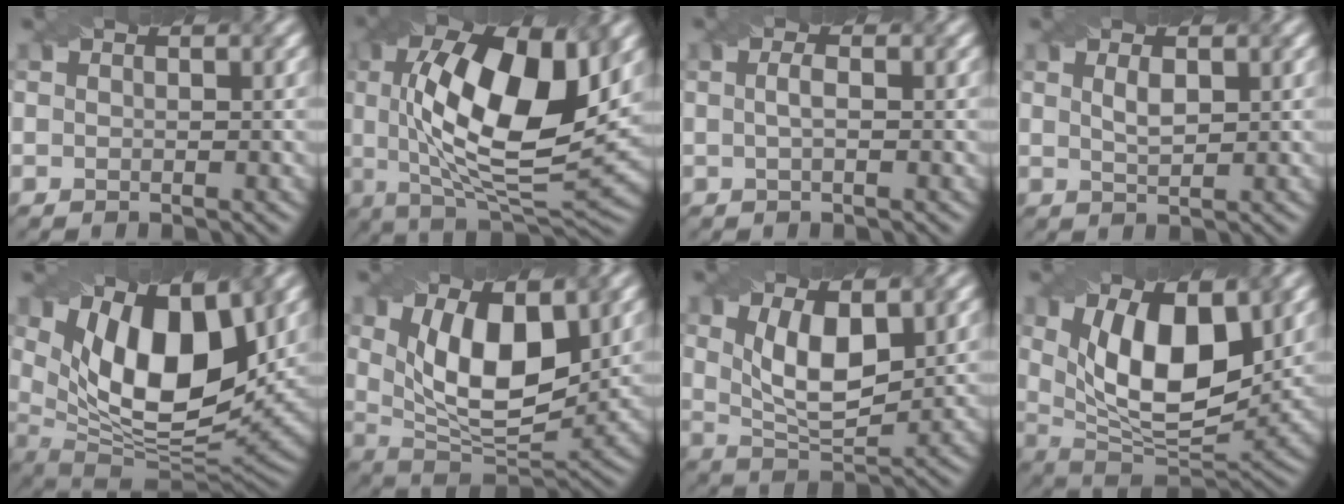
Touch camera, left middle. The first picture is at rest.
{"total": 14.3, "force": [2.7, 5.5, 12.9], "torque": [-0.214, -0.004, 0.043]}
{"total": 1.1, "force": [-0.1, 0.3, 1.1], "torque": [-0.026, 0.004, 0.000]}
{"total": 1.6, "force": [0.7, 0.5, 1.3], "torque": [-0.027, -0.001, 0.016]}
{"total": 13.4, "force": [4.6, 6.1, 11.0], "torque": [-0.179, -0.004, 0.079]}
{"total": 9.6, "force": [2.6, 4.3, 8.2], "torque": [-0.139, -0.008, 0.042]}
{"total": 6.0, "force": [1.7, 2.5, 5.1], "torque": [-0.102, -0.006, 0.038]}
{"total": 11.1, "force": [2.9, 5.1, 9.4], "torque": [-0.153, -0.009, 0.047]}